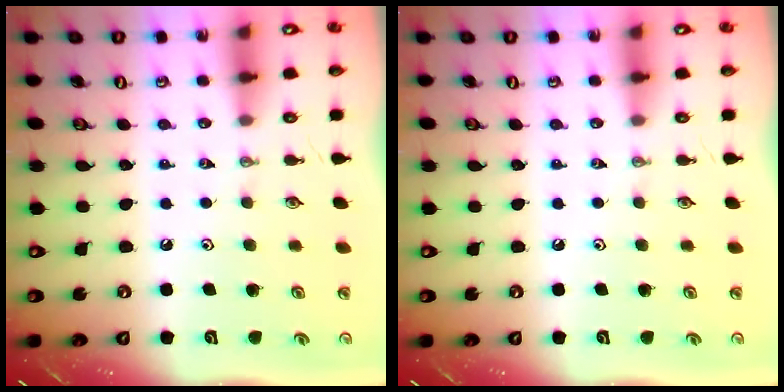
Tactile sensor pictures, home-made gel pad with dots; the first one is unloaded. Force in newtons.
{"total": 0.0}